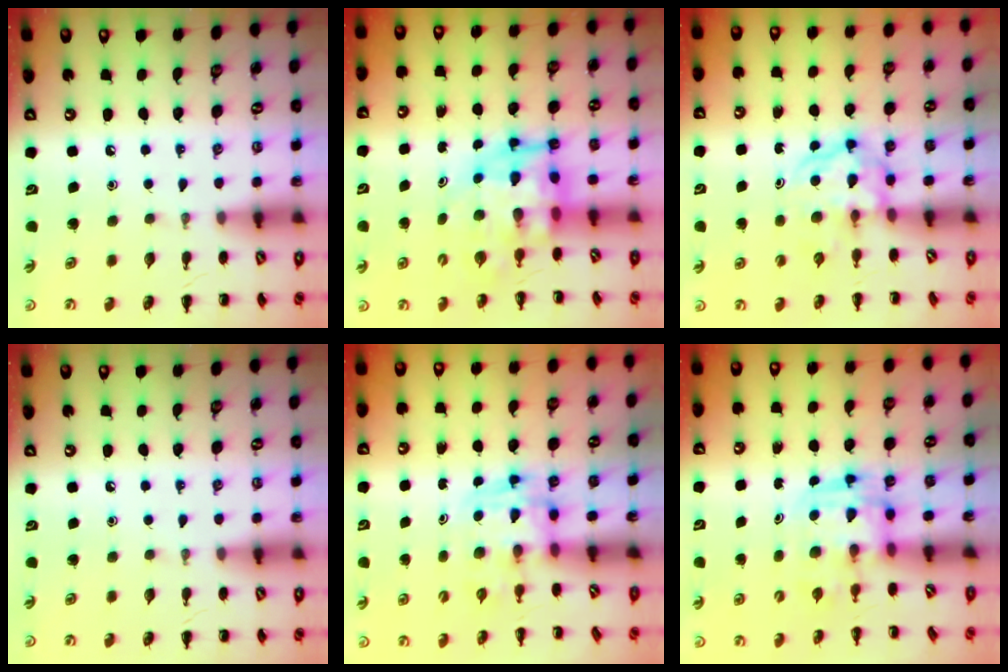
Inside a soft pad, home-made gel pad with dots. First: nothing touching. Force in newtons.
{"total": 7.0, "press": 6.6, "slide": 2.3}
{"total": 3.8, "press": 3.8, "slide": 0.5}
{"total": 0.0}
{"total": 3.6, "press": 3.5, "slide": 0.6}
{"total": 3.3, "press": 3.3, "slide": 0.7}